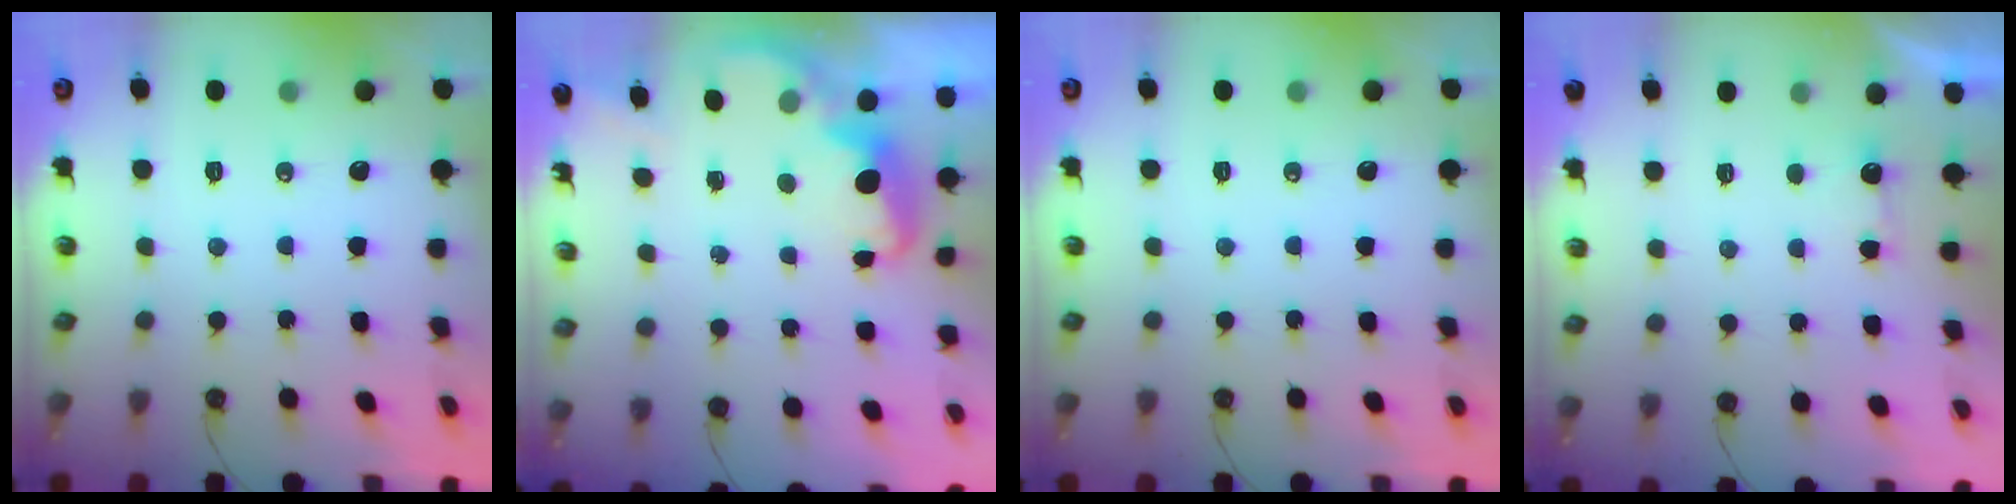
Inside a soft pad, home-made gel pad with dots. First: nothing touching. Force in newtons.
{"total": 2.6, "press": 2.6, "slide": 0.5}
{"total": 0.0}
{"total": 1.8, "press": 1.6, "slide": 0.9}